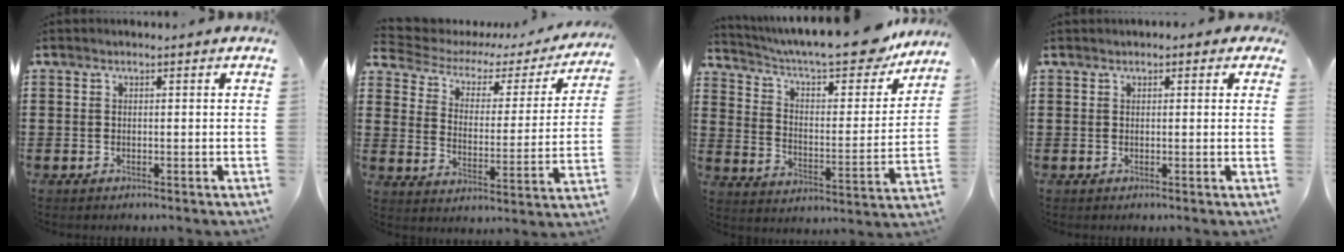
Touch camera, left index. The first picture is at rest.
{"total": 3.4, "force": [2.1, 2.0, 1.7], "torque": [-0.052, -0.015, 0.025]}
{"total": 11.0, "force": [9.6, 1.8, 5.2], "torque": [-0.117, -0.067, 0.157]}
{"total": 0.9, "force": [0.6, 0.5, 0.5], "torque": [-0.011, 0.006, 0.009]}